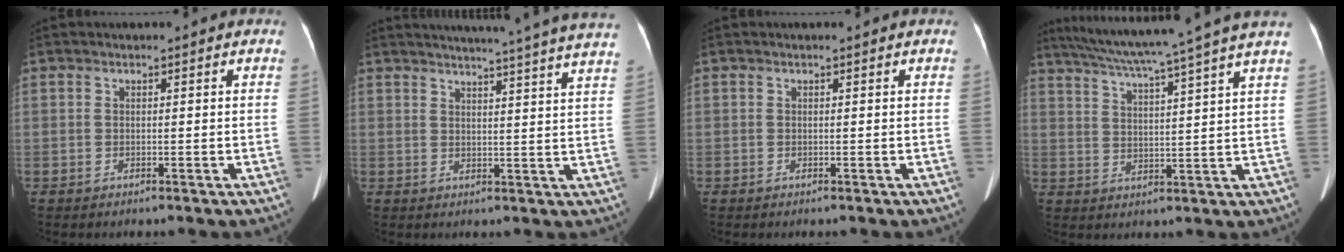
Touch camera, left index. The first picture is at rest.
{"total": 20.9, "force": [19.3, -1.4, 7.9], "torque": [-0.116, -0.049, 0.225]}
{"total": 0.0}
{"total": 16.9, "force": [14.0, -2.2, 9.1], "torque": [-0.158, -0.002, 0.194]}